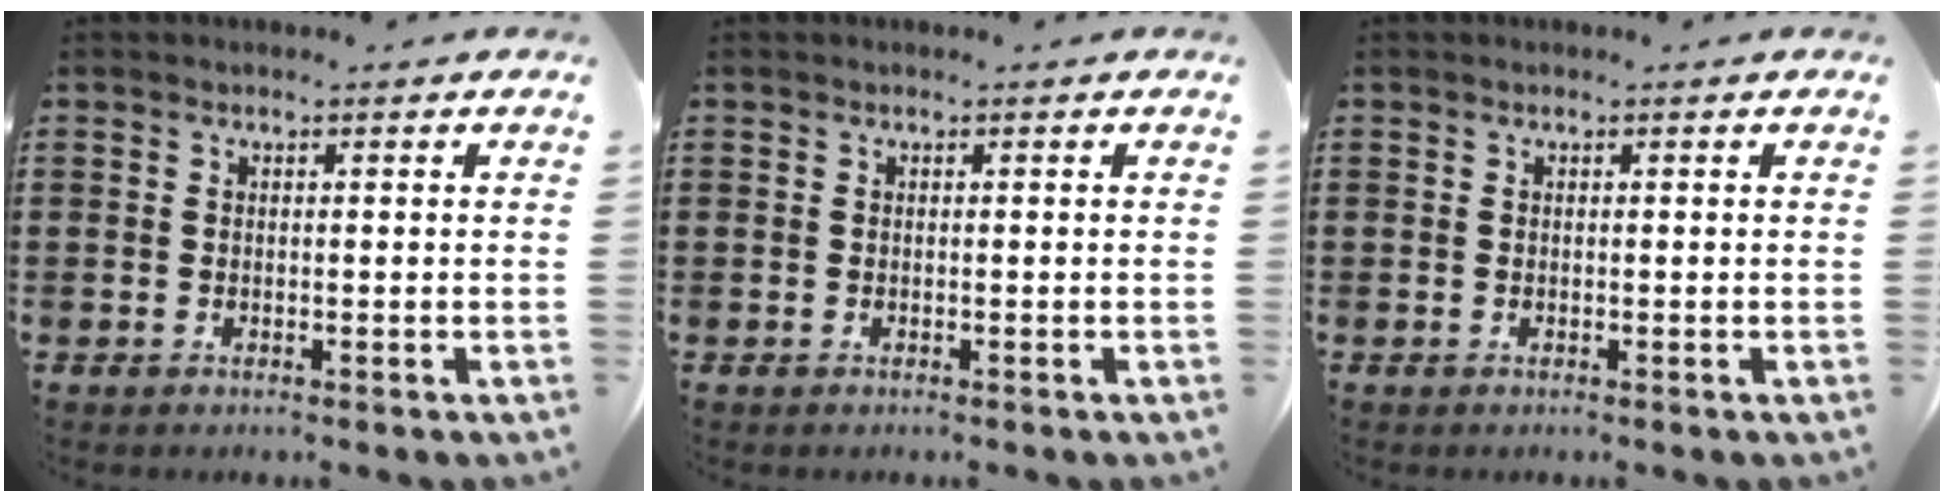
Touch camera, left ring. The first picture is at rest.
{"total": 0.0}
{"total": 0.0}